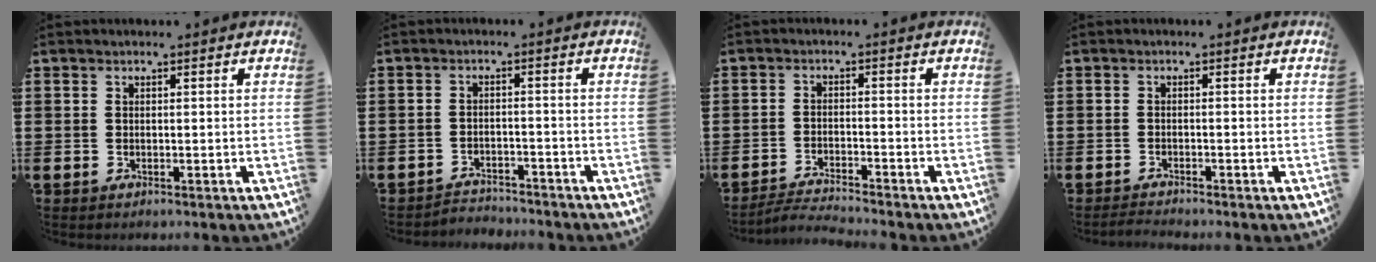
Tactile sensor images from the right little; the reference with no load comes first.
{"total": 2.3, "force": [-2.3, 0.3, -0.2], "torque": [-0.005, 0.003, -0.052]}
{"total": 2.6, "force": [-2.5, -0.1, 0.2], "torque": [-0.005, 0.004, -0.054]}
{"total": 0.9, "force": [-0.9, 0.0, 0.2], "torque": [-0.006, 0.000, -0.018]}